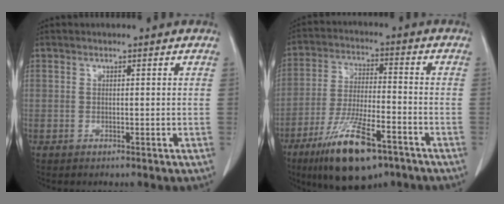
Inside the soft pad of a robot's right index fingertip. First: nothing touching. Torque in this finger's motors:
{"motor_torque": [1.37, -0.76, 0.68, 0.21]}